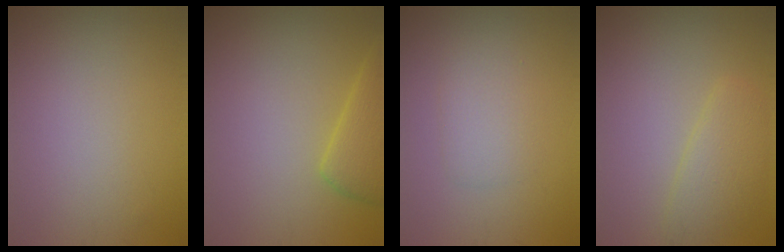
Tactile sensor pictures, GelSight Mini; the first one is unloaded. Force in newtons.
{"total": 3.0, "press": 3.0, "slide": 0.3}
{"total": 1.9, "press": 1.9, "slide": 0.0}
{"total": 2.7, "press": 2.7, "slide": 0.1}